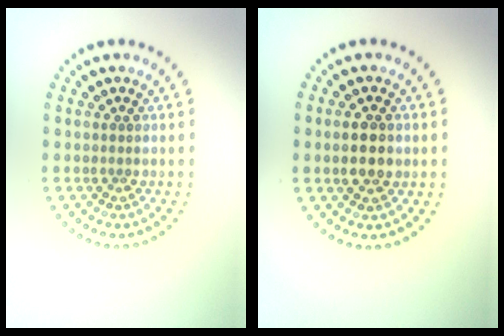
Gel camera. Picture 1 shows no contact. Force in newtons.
{"total": 2.8, "press": 2.8, "slide": 0.1}